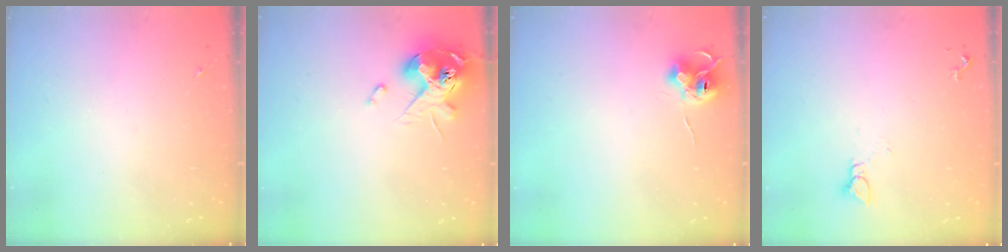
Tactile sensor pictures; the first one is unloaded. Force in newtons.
{"total": 13.4, "press": 13.3, "slide": 1.4}
{"total": 8.7, "press": 8.7, "slide": 0.4}
{"total": 2.8, "press": 2.8, "slide": 0.1}